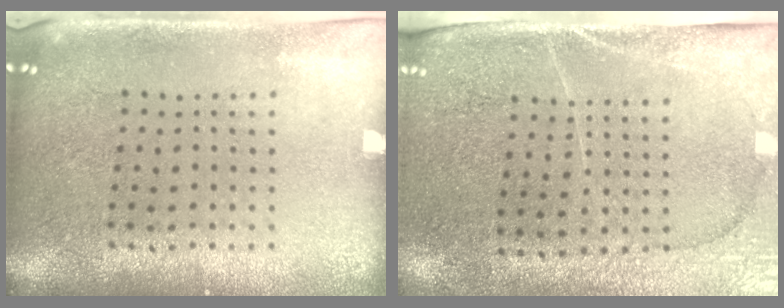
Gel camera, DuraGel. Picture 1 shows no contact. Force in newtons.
{"total": 3.1, "press": 2.8, "slide": 1.2}